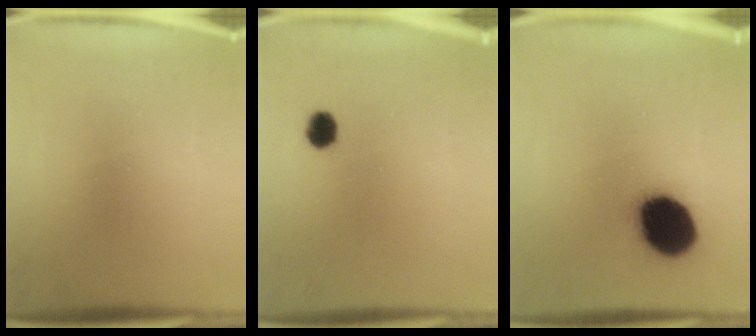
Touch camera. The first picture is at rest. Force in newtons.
{"total": 3.1}
{"total": 18.3}